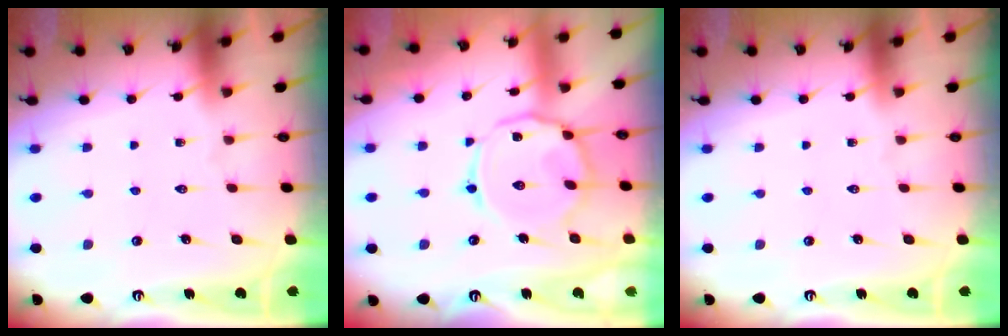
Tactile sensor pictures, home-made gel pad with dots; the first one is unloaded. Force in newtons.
{"total": 11.9, "press": 11.9, "slide": 1.0}
{"total": 0.0}